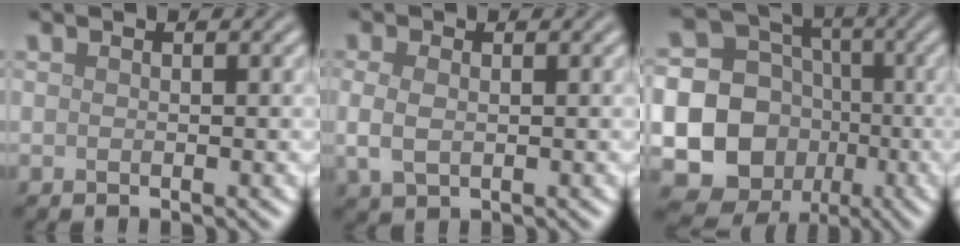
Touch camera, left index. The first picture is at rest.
{"total": 2.4, "force": [-0.1, 1.6, 1.9], "torque": [-0.045, -0.003, 0.000]}
{"total": 20.3, "force": [-4.2, 19.1, 5.3], "torque": [-0.150, -0.016, -0.100]}